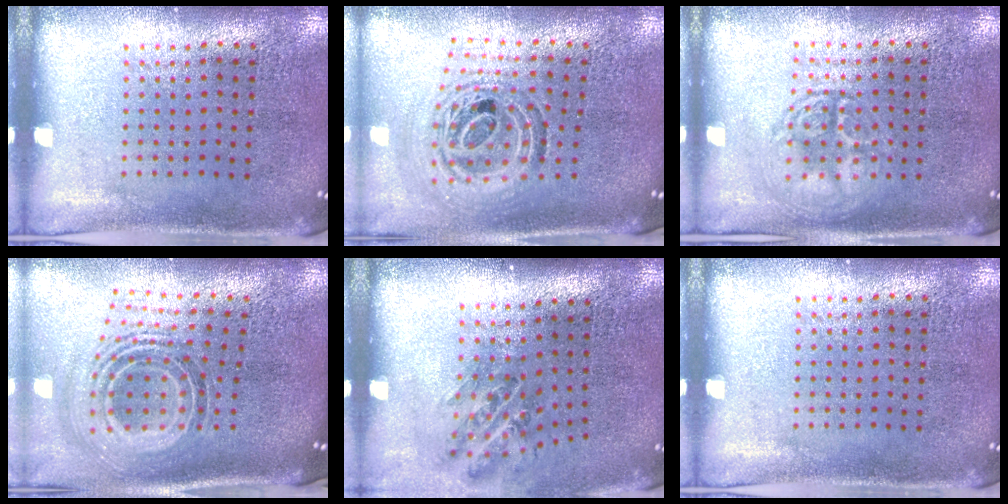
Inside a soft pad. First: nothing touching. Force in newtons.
{"total": 1.2, "press": 1.1, "slide": 0.5}
{"total": 2.6, "press": 2.6, "slide": 0.4}
{"total": 1.9, "press": 1.4, "slide": 1.2}
{"total": 1.1, "press": 1.0, "slide": 0.6}
{"total": 0.0}